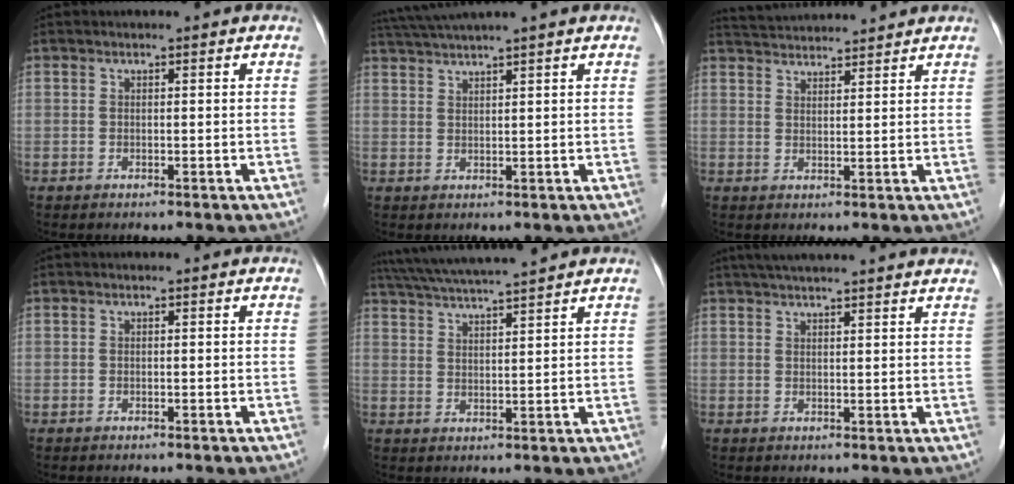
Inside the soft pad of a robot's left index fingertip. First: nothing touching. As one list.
[{"total": 6.2, "force": [5.3, -1.3, 3.0], "torque": [-0.054, 0.028, 0.095]}, {"total": 8.0, "force": [7.8, 0.2, 1.7], "torque": [-0.037, 0.032, 0.125]}, {"total": 0.0}, {"total": 10.7, "force": [9.7, -0.5, 4.7], "torque": [-0.087, 0.025, 0.155]}, {"total": 14.2, "force": [12.5, 0.9, 6.6], "torque": [-0.106, 0.041, 0.167]}]